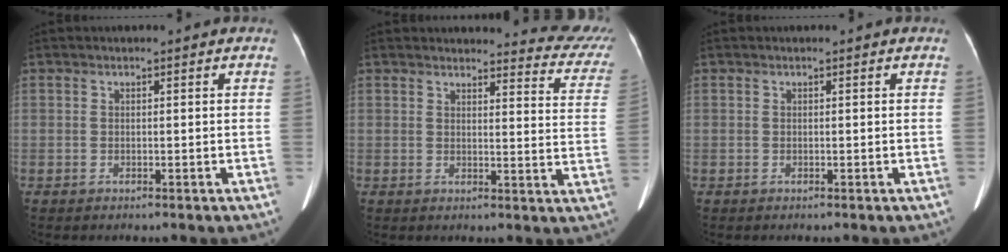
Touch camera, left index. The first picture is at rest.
{"total": 14.1, "force": [13.7, 2.1, 2.7], "torque": [0.009, -0.106, 0.106]}
{"total": 0.0}